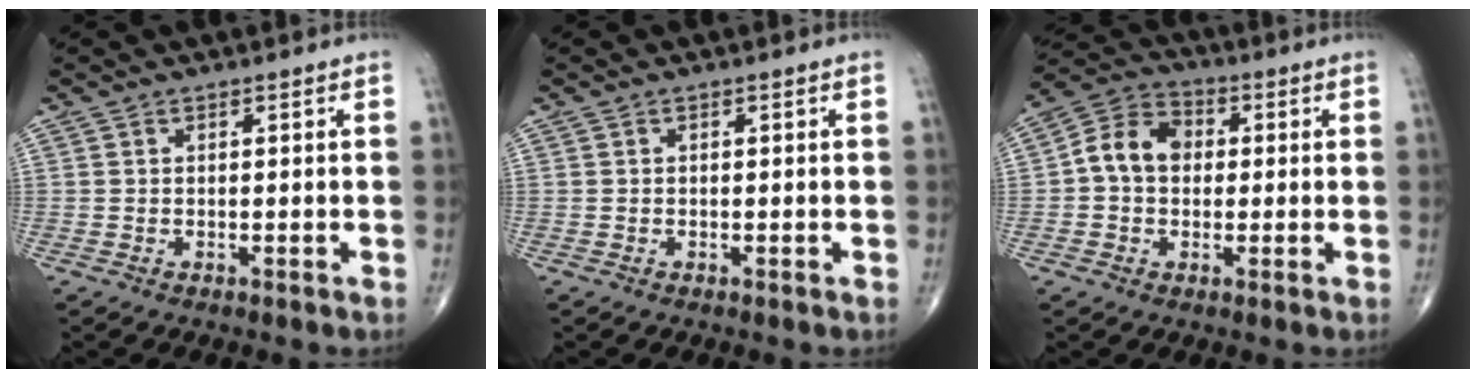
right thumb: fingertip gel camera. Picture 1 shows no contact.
{"total": 0.0}
{"total": 9.2, "force": [0.4, 7.2, 5.7], "torque": [-0.085, 0.029, -0.005]}